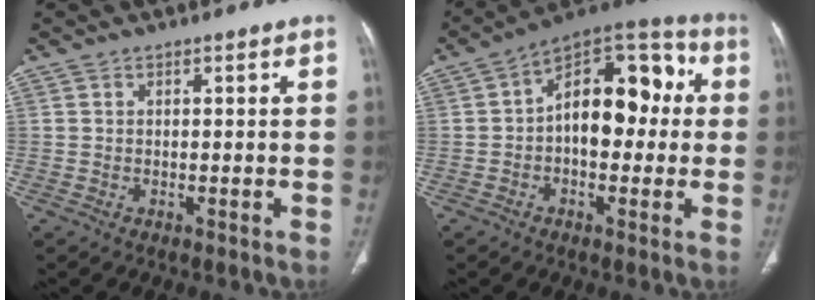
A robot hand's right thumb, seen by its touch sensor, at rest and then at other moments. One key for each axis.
{"total": 16.1, "fx": 1.0, "fy": 9.7, "fz": 12.8, "tx": -0.143, "ty": 0.046, "tz": 0.002}